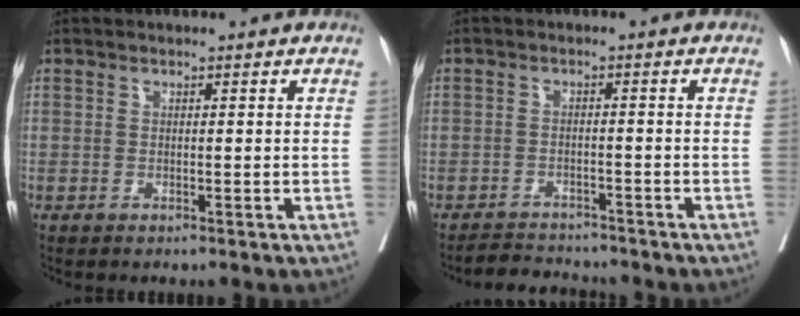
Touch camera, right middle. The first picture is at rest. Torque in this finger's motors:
{"motor_torque": [0.12, -0.31, -0.05, 0.00]}